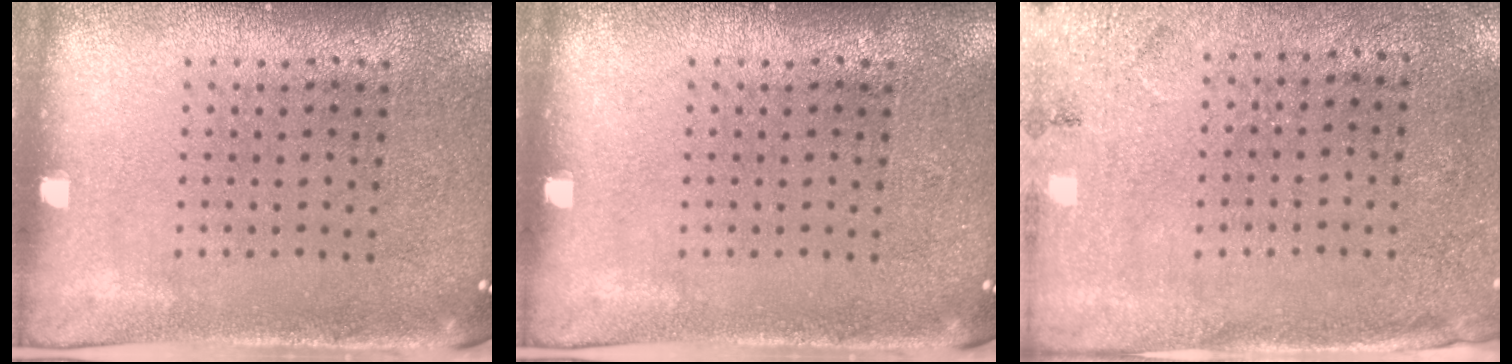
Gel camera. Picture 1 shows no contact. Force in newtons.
{"total": 0.0}
{"total": 2.7, "press": 2.2, "slide": 1.5}